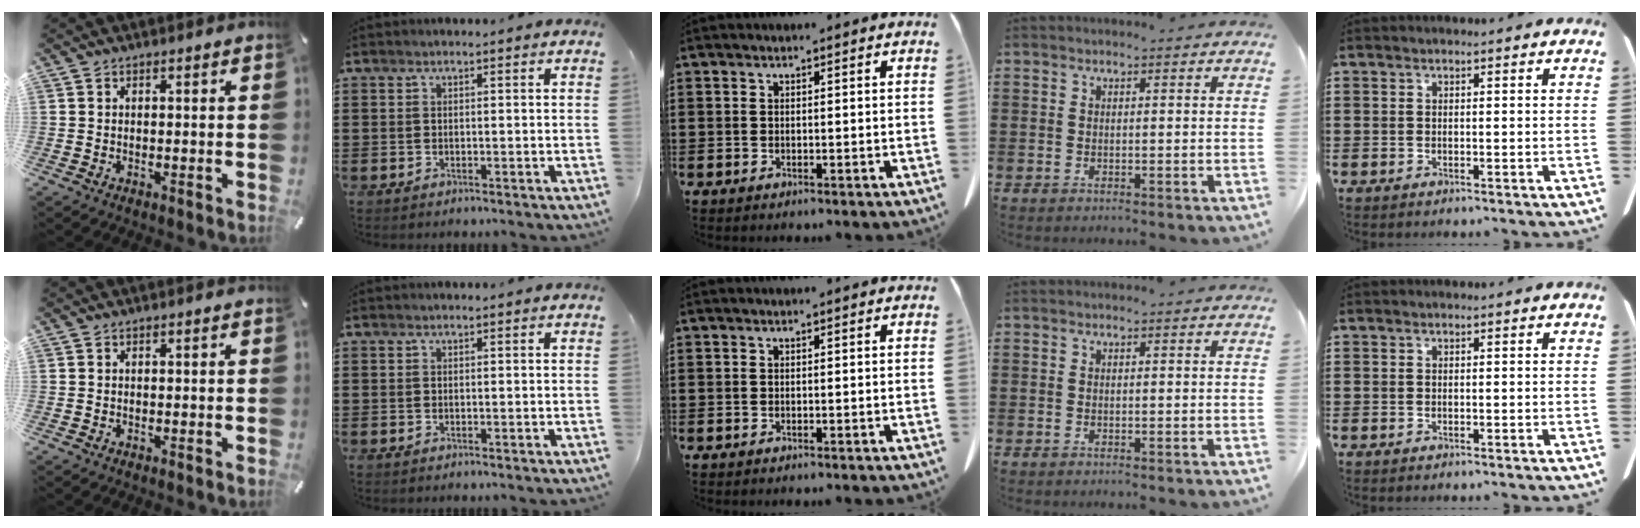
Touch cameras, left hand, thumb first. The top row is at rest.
{}